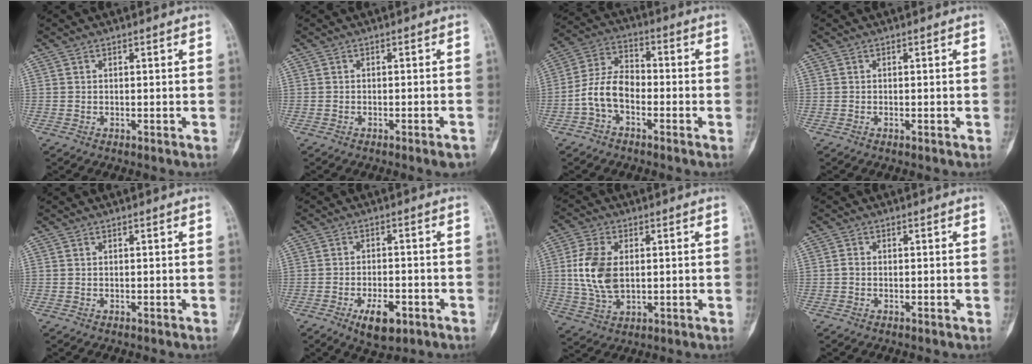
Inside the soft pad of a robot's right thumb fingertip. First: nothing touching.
{"total": 2.3, "force": [-1.6, 0.3, 1.7], "torque": [-0.024, 0.006, -0.019]}
{"total": 8.6, "force": [-2.9, 5.4, 6.1], "torque": [-0.112, 0.036, -0.067]}
{"total": 0.0}
{"total": 0.0}
{"total": 7.0, "force": [-3.4, 3.2, 5.3], "torque": [-0.080, 0.010, -0.050]}
{"total": 10.5, "force": [0.9, 6.4, 8.3], "torque": [-0.173, -0.002, 0.023]}
{"total": 1.0, "force": [-0.3, 0.8, 0.6], "torque": [-0.009, 0.002, -0.008]}